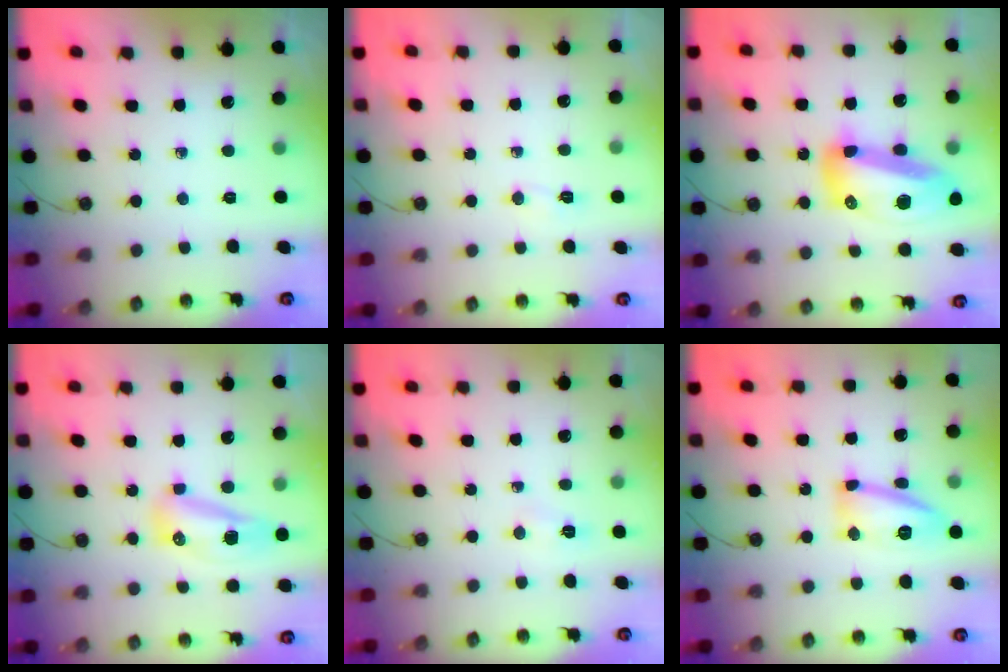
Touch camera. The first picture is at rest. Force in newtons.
{"total": 13.9, "press": 3.7, "slide": 13.4}
{"total": 18.4, "press": 18.3, "slide": 1.8}
{"total": 14.0, "press": 10.7, "slide": 9.0}
{"total": 2.5, "press": 2.4, "slide": 0.4}
{"total": 13.8, "press": 13.8, "slide": 1.2}